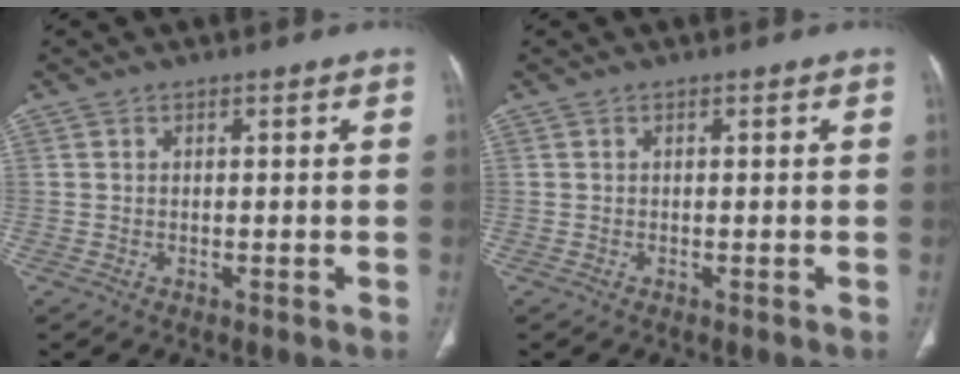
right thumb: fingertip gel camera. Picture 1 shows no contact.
{"total": 0.0}